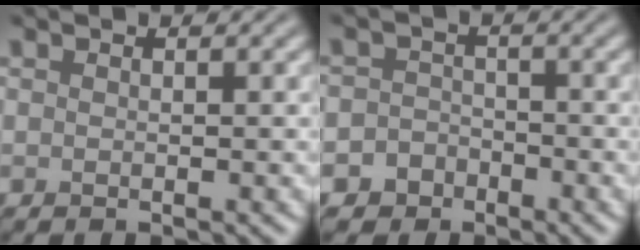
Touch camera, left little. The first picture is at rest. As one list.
[{"total": 3.3, "force": [-2.0, 2.6, 0.2], "torque": [0.033, 0.001, -0.042]}]